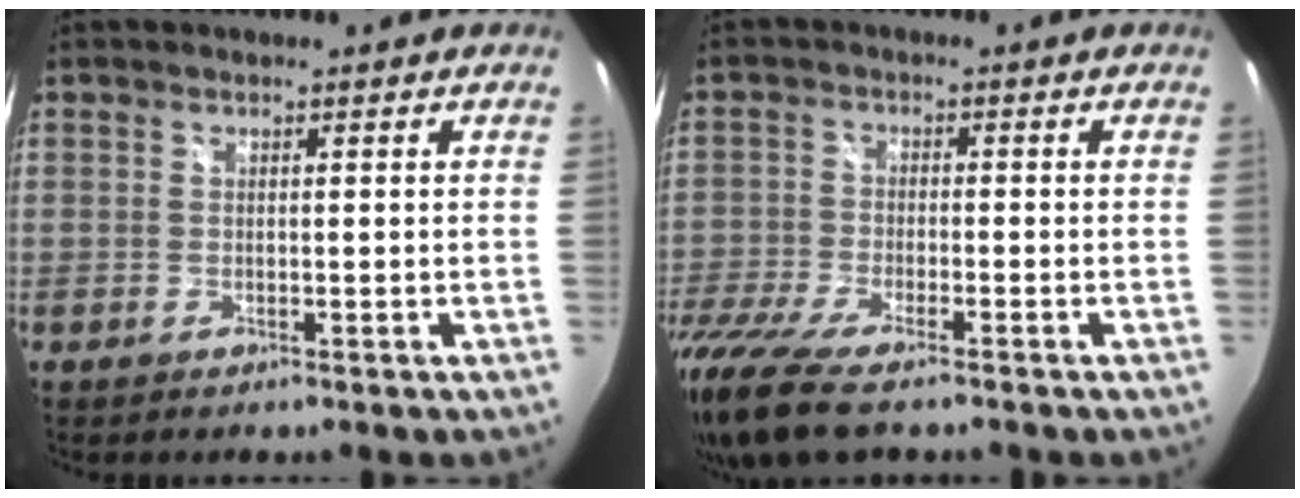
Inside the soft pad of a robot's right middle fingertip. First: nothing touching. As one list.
[{"total": 14.1, "force": [-10.5, 4.2, 8.5], "torque": [-0.205, -0.058, -0.197]}]